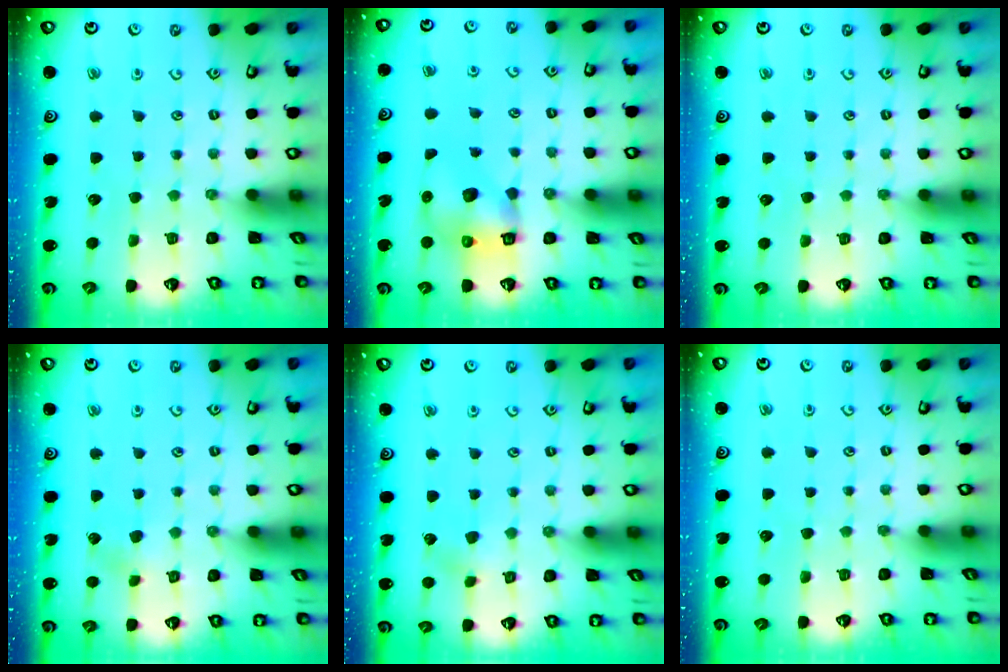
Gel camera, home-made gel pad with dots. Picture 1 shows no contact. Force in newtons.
{"total": 8.0, "press": 7.9, "slide": 1.2}
{"total": 0.0}
{"total": 2.9, "press": 2.9, "slide": 0.2}
{"total": 2.9, "press": 2.8, "slide": 0.2}
{"total": 0.0}